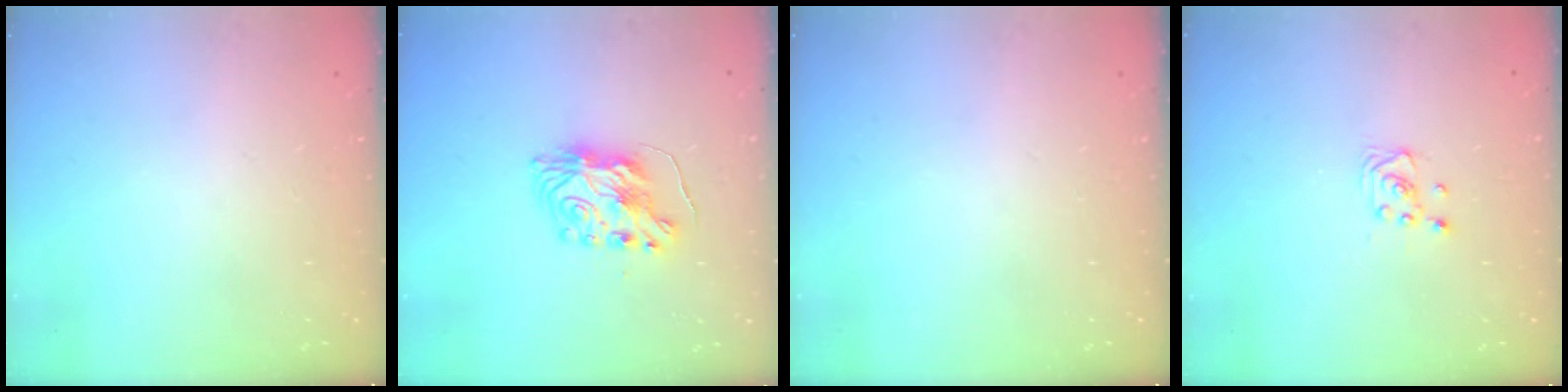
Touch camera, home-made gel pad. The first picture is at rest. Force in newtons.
{"total": 8.6, "press": 8.5, "slide": 0.7}
{"total": 0.0}
{"total": 2.6, "press": 2.6, "slide": 0.3}